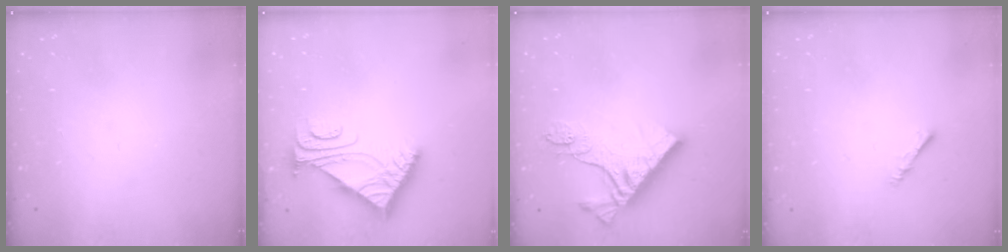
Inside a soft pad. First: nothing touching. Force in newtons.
{"total": 5.5, "press": 5.4, "slide": 0.7}
{"total": 12.7, "press": 12.7, "slide": 1.2}
{"total": 1.9, "press": 1.9, "slide": 0.4}